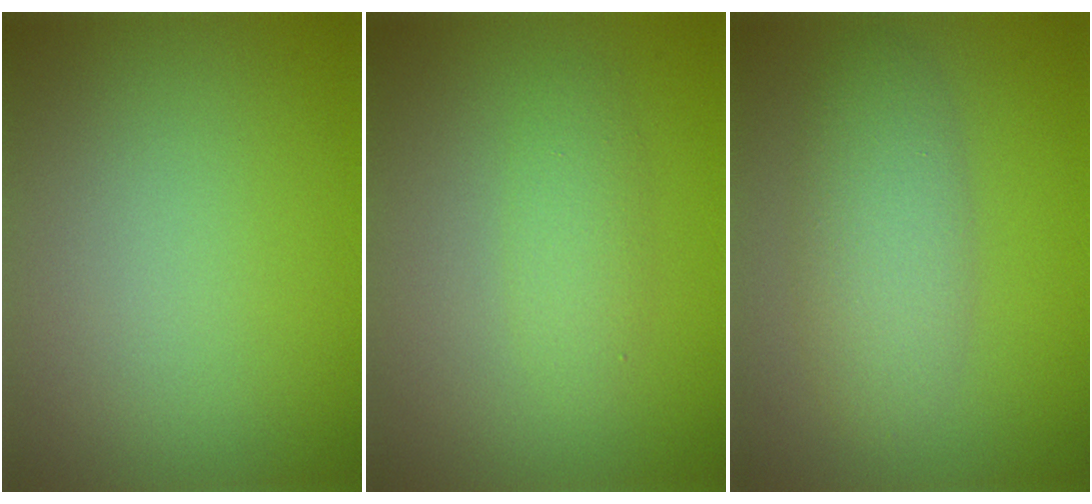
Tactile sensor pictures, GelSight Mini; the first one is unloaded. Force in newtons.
{"total": 1.9, "press": 1.9, "slide": 0.0}
{"total": 4.0, "press": 4.0, "slide": 0.1}